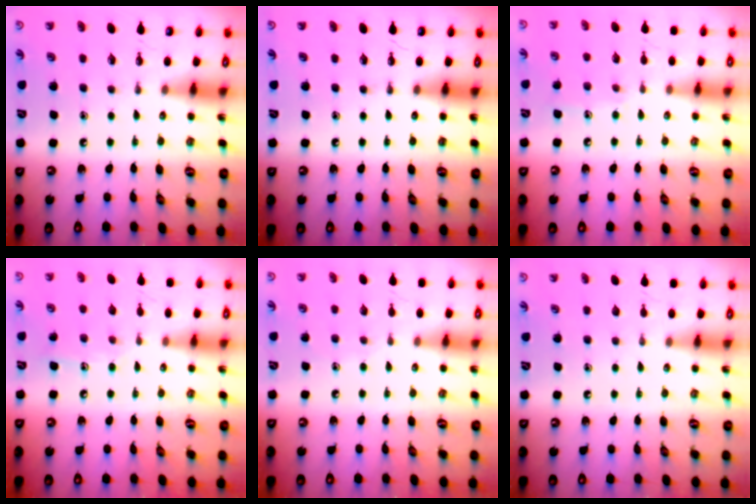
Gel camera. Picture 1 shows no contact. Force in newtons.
{"total": 0.0}
{"total": 6.7, "press": 6.7, "slide": 0.7}
{"total": 6.5, "press": 6.5, "slide": 0.3}
{"total": 3.8, "press": 3.8, "slide": 0.4}
{"total": 0.0}